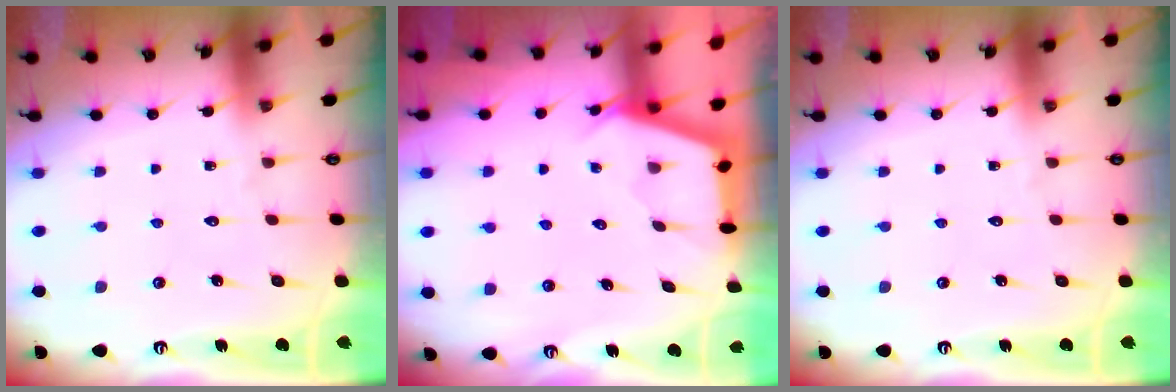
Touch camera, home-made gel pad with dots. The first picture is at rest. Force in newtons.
{"total": 2.6, "press": 2.6, "slide": 0.3}
{"total": 0.0}